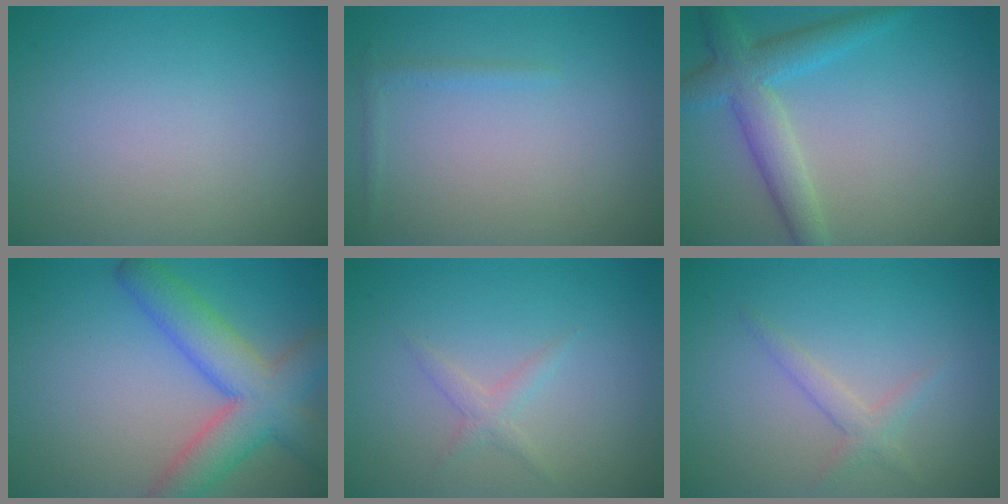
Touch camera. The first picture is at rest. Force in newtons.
{"total": 0.8, "press": 0.8, "slide": 0.1}
{"total": 4.4, "press": 4.4, "slide": 0.2}
{"total": 7.3, "press": 7.3, "slide": 0.4}
{"total": 1.3, "press": 1.3, "slide": 0.1}
{"total": 1.6, "press": 1.6, "slide": 0.1}